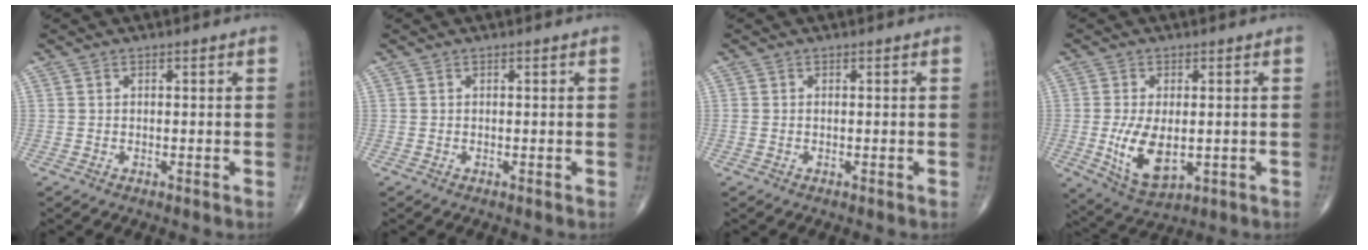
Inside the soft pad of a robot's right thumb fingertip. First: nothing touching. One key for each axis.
{"total": 0.0}
{"total": 0.6, "fx": 0.0, "fy": 0.4, "fz": 0.5, "tx": -0.016, "ty": 0.006, "tz": 0.004}
{"total": 9.6, "fx": -1.3, "fy": 5.1, "fz": 8.1, "tx": -0.146, "ty": -0.018, "tz": -0.009}